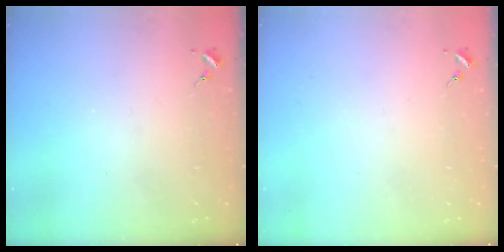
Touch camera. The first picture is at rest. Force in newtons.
{"total": 0.0}